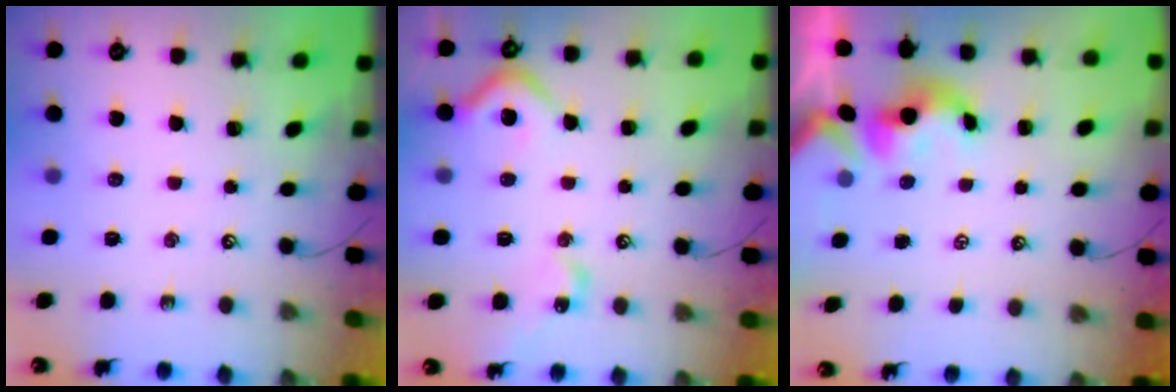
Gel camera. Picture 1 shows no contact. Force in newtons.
{"total": 9.2, "press": 9.1, "slide": 1.1}
{"total": 1.6, "press": 1.4, "slide": 0.7}